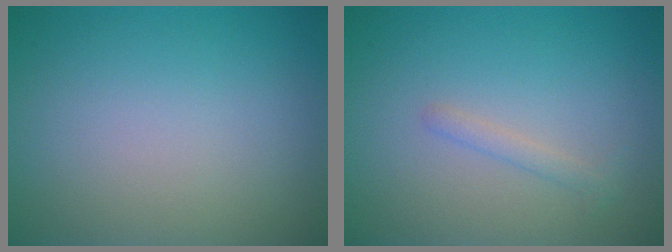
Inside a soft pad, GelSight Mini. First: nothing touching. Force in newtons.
{"total": 1.1, "press": 1.1, "slide": 0.0}